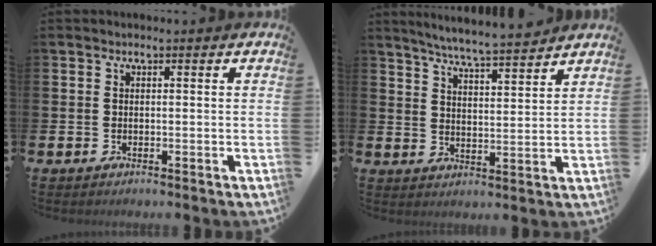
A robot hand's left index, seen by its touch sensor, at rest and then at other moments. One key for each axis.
{"total": 6.1, "fx": 5.9, "fy": -0.4, "fz": 1.4, "tx": -0.039, "ty": -0.041, "tz": 0.101}